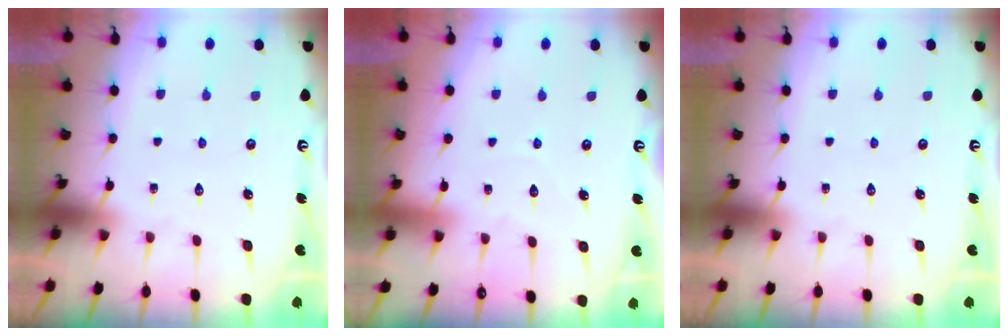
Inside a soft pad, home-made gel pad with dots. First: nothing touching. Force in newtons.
{"total": 2.9, "press": 2.9, "slide": 0.2}
{"total": 0.0}